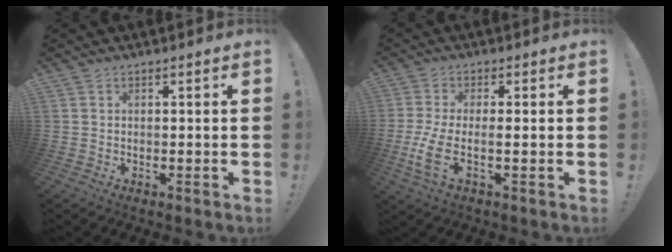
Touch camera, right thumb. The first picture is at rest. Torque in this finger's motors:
{"motor_torque": [0.06, 0.32, 0.46, -0.45, 0.14]}